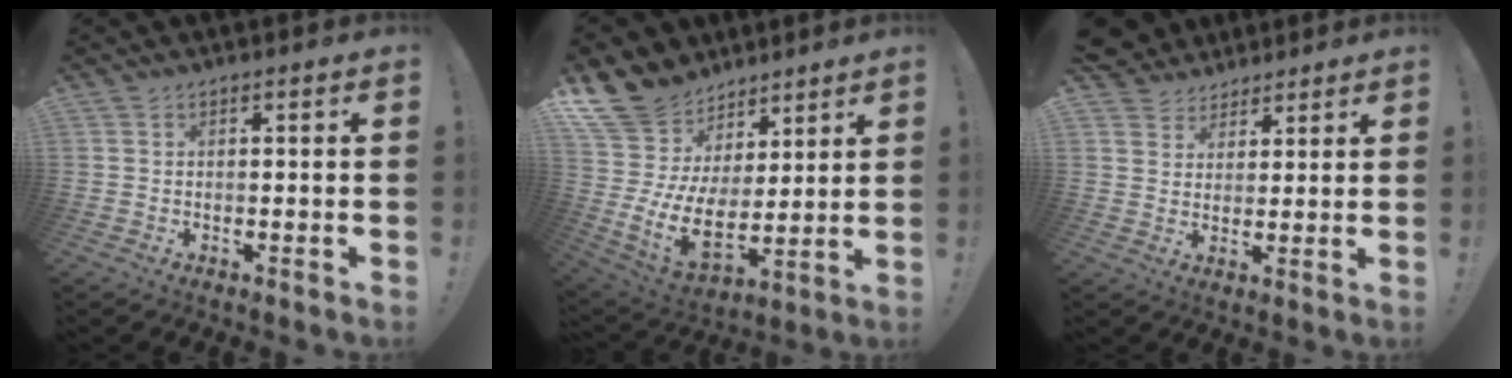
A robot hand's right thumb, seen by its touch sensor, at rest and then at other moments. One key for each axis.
{"total": 15.2, "fx": 5.0, "fy": 11.2, "fz": 8.9, "tx": -0.187, "ty": -0.063, "tz": 0.107}
{"total": 5.8, "fx": 4.1, "fy": 4.1, "fz": 0.2, "tx": -0.005, "ty": -0.034, "tz": 0.081}